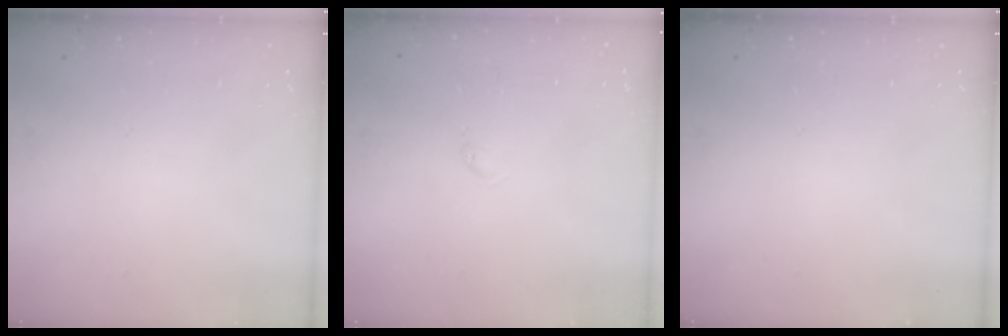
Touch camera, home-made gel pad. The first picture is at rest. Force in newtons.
{"total": 2.4, "press": 2.3, "slide": 0.4}
{"total": 0.0}